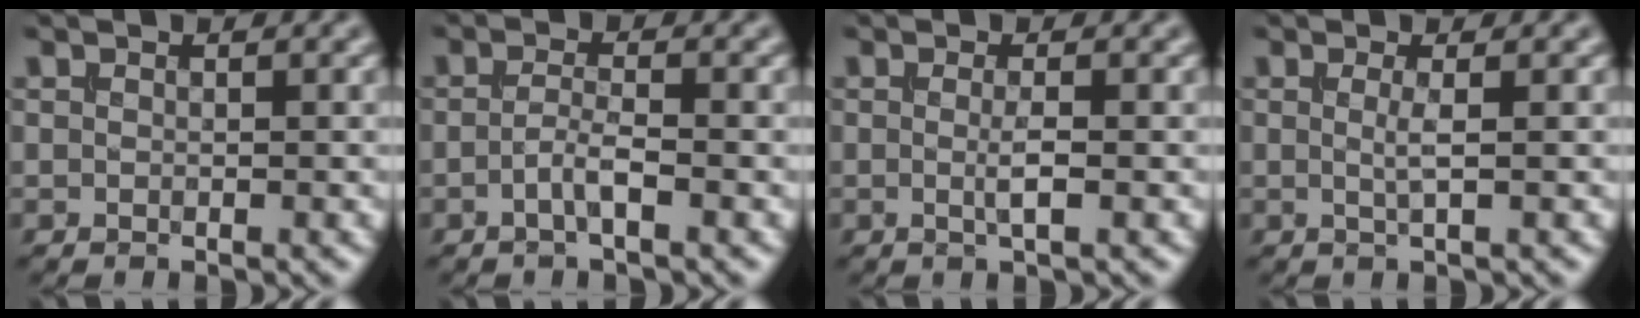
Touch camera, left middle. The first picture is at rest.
{"total": 1.8, "force": [-0.8, 0.3, 1.7], "torque": [-0.033, 0.003, -0.018]}
{"total": 1.6, "force": [-0.1, 0.2, 1.6], "torque": [-0.029, -0.003, -0.003]}
{"total": 1.4, "force": [0.1, 0.3, 1.4], "torque": [-0.026, -0.001, -0.003]}